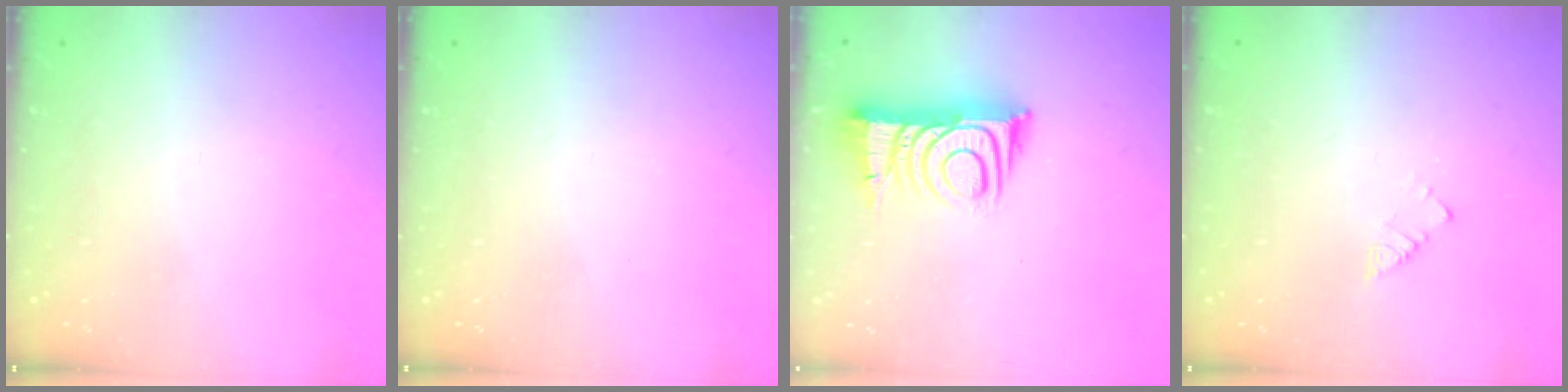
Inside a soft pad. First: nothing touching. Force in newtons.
{"total": 0.0}
{"total": 11.0, "press": 11.0, "slide": 0.6}
{"total": 2.3, "press": 2.3, "slide": 0.4}